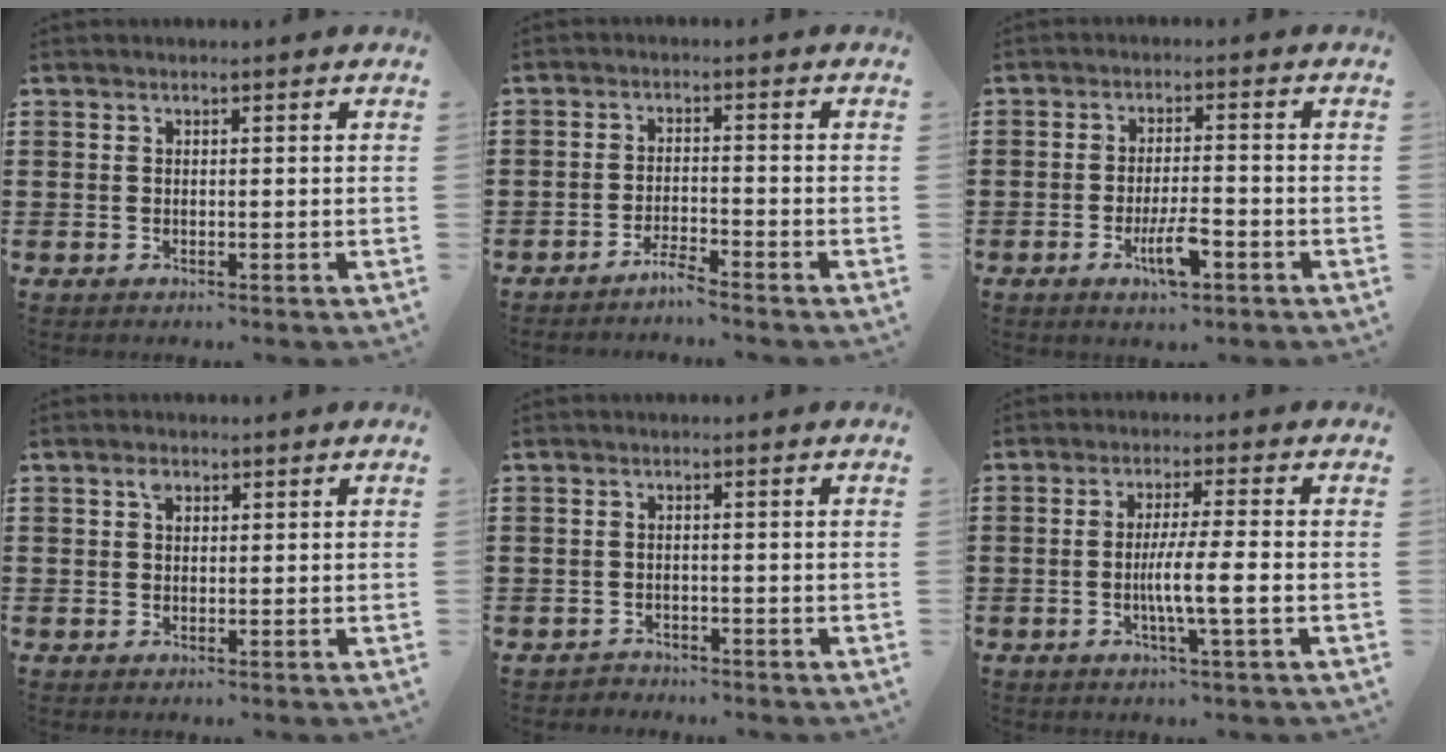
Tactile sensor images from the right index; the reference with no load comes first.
{"total": 2.4, "force": [-2.3, -0.2, 0.7], "torque": [-0.015, 0.000, -0.044]}
{"total": 5.9, "force": [-2.7, 1.5, 5.1], "torque": [-0.101, -0.006, -0.049]}
{"total": 1.7, "force": [0.8, 1.0, 1.1], "torque": [-0.025, 0.005, 0.014]}
{"total": 1.2, "force": [-1.1, 0.4, -0.1], "torque": [-0.001, 0.006, -0.027]}
{"total": 5.9, "force": [-1.4, 0.0, 5.7], "torque": [-0.099, -0.005, -0.026]}